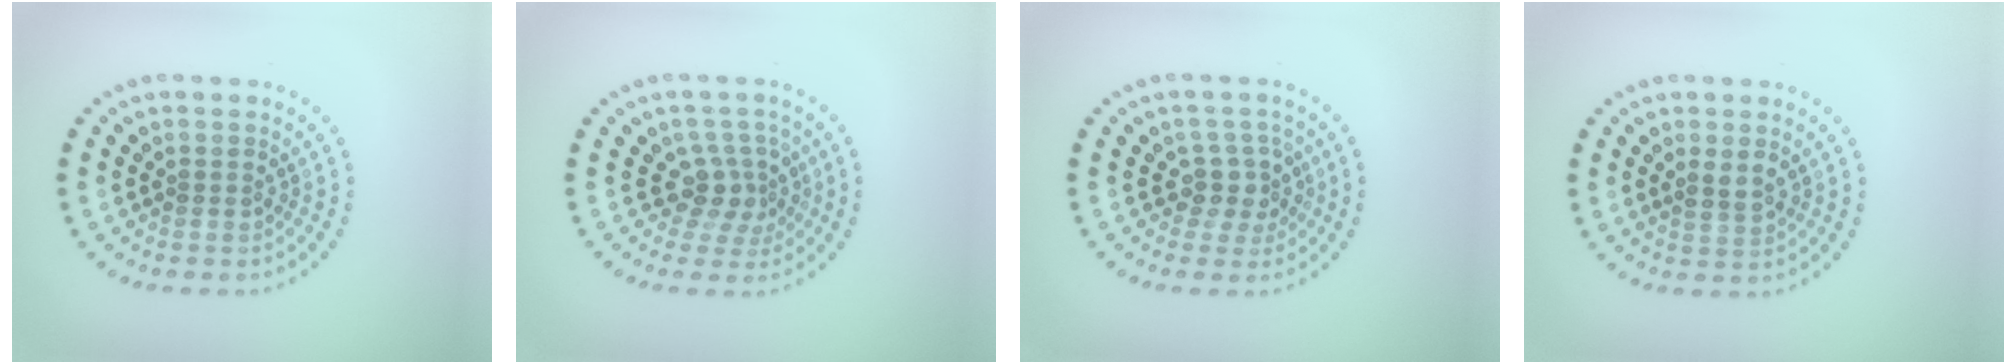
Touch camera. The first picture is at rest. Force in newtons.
{"total": 2.9, "press": 2.2, "slide": 1.8}
{"total": 2.6, "press": 2.1, "slide": 1.6}
{"total": 1.7, "press": 1.6, "slide": 0.5}